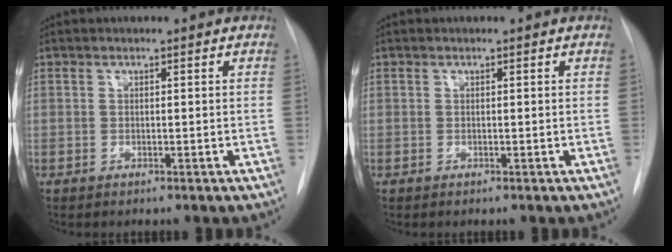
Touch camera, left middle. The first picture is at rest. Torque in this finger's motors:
{"motor_torque": [-0.02, 0.01, 0.01, 0.01]}